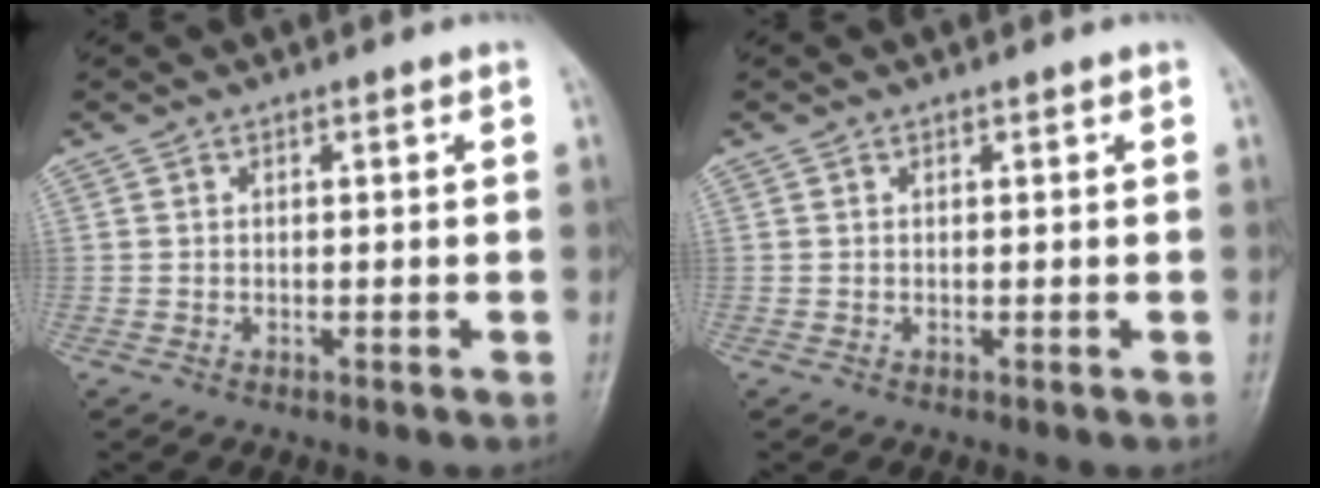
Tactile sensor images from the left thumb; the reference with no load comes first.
{"total": 0.0}